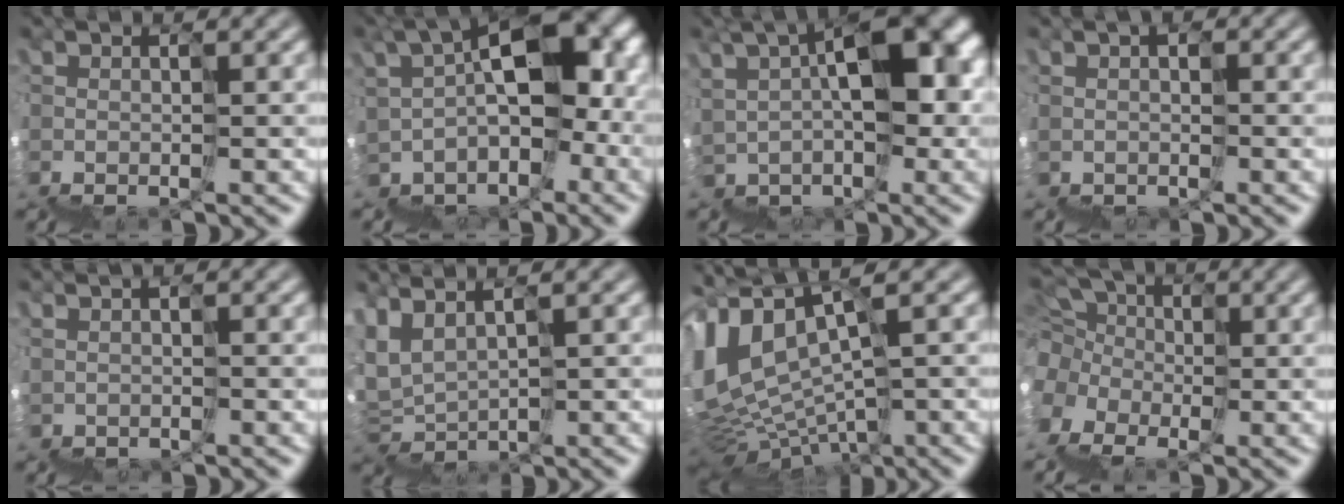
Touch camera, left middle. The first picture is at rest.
{"total": 8.8, "force": [2.4, 5.6, 6.3], "torque": [-0.105, 0.031, 0.035]}
{"total": 7.8, "force": [3.9, 4.2, 5.3], "torque": [-0.072, 0.034, 0.063]}
{"total": 1.2, "force": [-0.1, 1.2, 0.1], "torque": [-0.003, 0.001, -0.007]}
{"total": 0.9, "force": [0.3, 0.5, 0.7], "torque": [-0.005, 0.000, 0.006]}
{"total": 4.1, "force": [3.9, 0.1, -1.1], "torque": [-0.014, 0.034, 0.068]}
{"total": 5.3, "force": [3.6, 2.7, 3.0], "torque": [-0.092, 0.034, 0.066]}
{"total": 5.1, "force": [-1.3, 4.8, 1.4], "torque": [-0.031, 0.022, -0.026]}